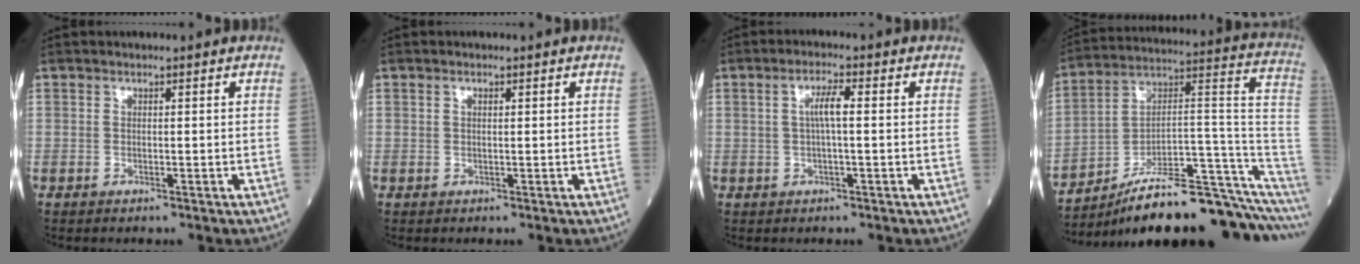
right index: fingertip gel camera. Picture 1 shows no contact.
{"total": 0.6, "force": [0.3, 0.3, 0.5], "torque": [-0.009, 0.000, 0.004]}
{"total": 3.4, "force": [0.3, 0.3, 3.3], "torque": [-0.065, 0.007, 0.006]}
{"total": 21.8, "force": [-15.7, 2.0, 14.9], "torque": [-0.138, 0.059, -0.242]}